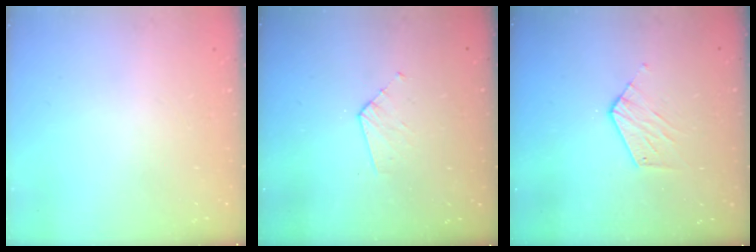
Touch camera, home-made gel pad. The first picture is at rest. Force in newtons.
{"total": 3.3, "press": 3.2, "slide": 0.2}
{"total": 6.5, "press": 6.5, "slide": 0.4}